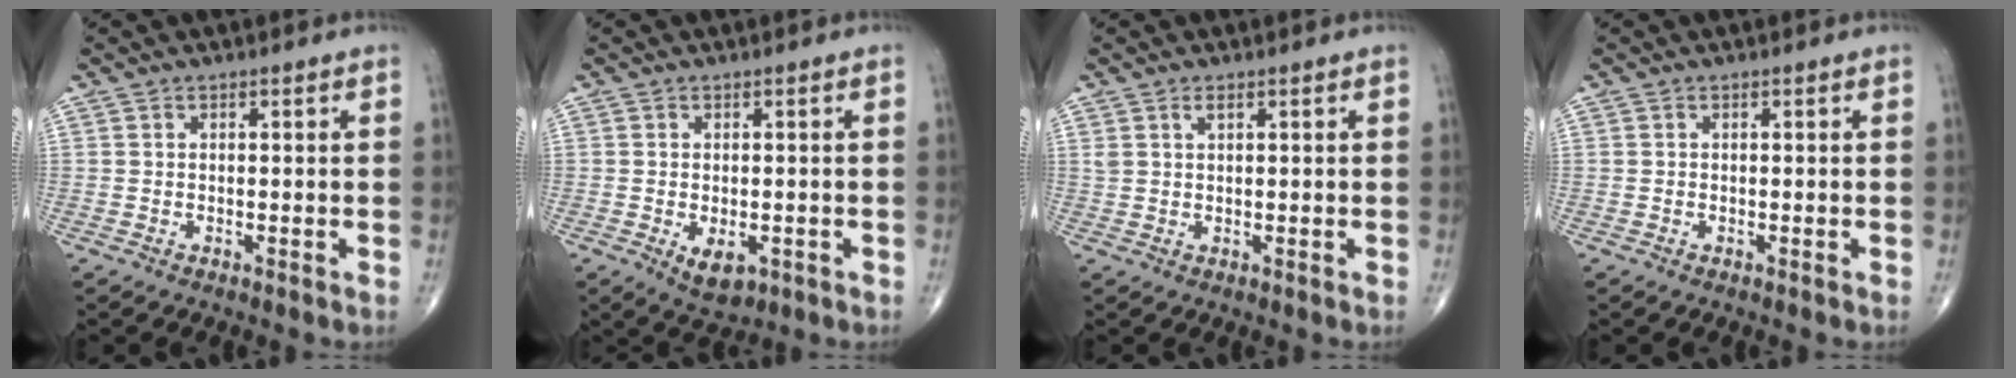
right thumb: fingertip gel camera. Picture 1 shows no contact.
{"total": 4.6, "force": [-1.3, 2.7, 3.6], "torque": [-0.046, -0.005, -0.009]}
{"total": 1.6, "force": [0.9, 0.6, 1.1], "torque": [-0.026, 0.004, 0.022]}
{"total": 0.0}